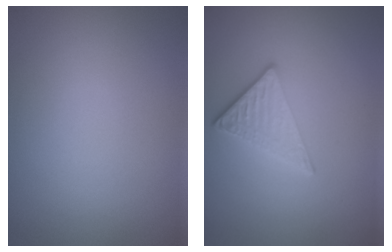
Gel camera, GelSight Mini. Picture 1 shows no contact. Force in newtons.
{"total": 2.9, "press": 2.6, "slide": 1.3}